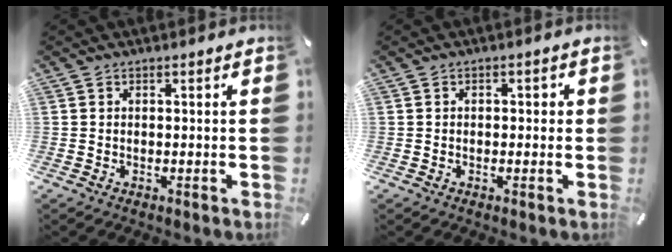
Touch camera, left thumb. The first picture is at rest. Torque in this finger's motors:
{"motor_torque": [-0.04, -0.10, -0.06, 0.03, 0.02]}